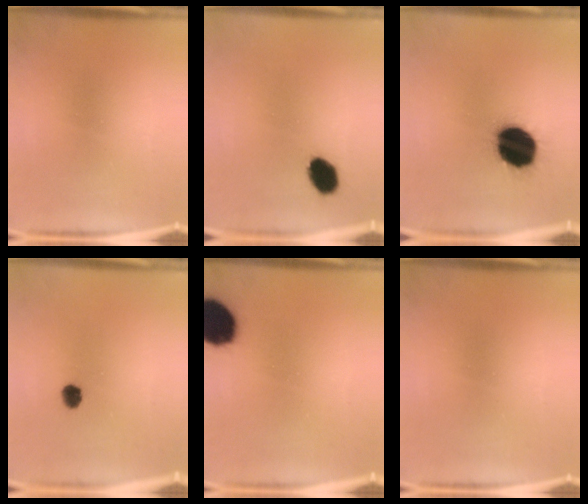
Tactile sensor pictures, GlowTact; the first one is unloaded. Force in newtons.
{"total": 6.1}
{"total": 18.5}
{"total": 2.7}
{"total": 15.0}
{"total": 0.0}